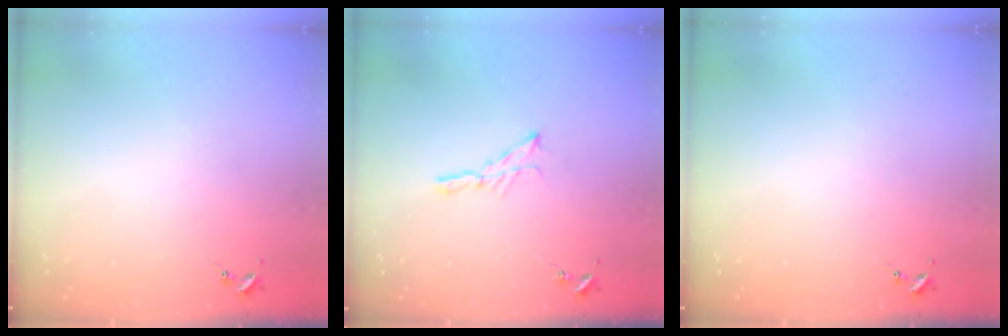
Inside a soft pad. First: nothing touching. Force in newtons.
{"total": 5.3, "press": 5.3, "slide": 0.2}
{"total": 0.0}